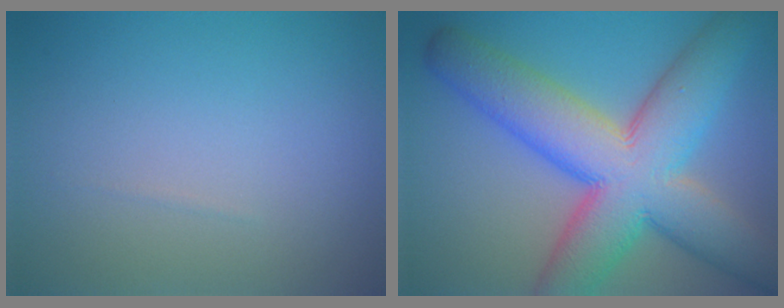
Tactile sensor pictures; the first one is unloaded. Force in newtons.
{"total": 12.6, "press": 12.6, "slide": 0.4}